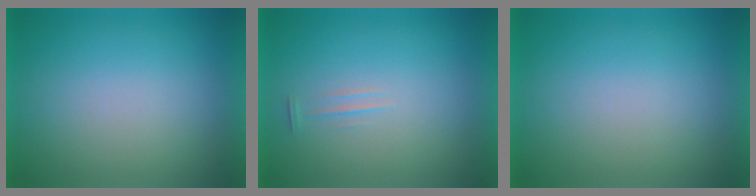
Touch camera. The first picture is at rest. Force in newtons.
{"total": 1.3}
{"total": 1.0}